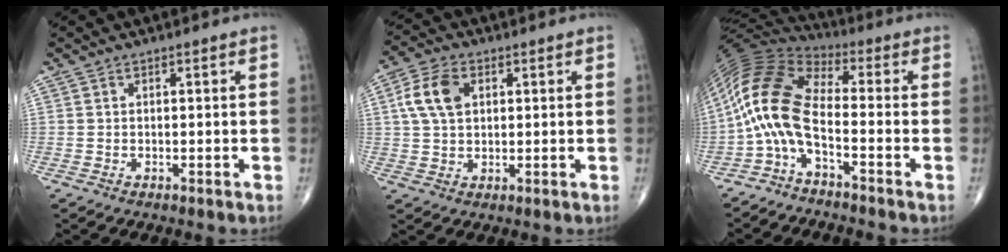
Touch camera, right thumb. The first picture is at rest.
{"total": 7.9, "force": [2.1, 5.1, 5.7], "torque": [-0.110, 0.007, 0.037]}
{"total": 12.0, "force": [-3.5, 4.7, 10.4], "torque": [-0.226, 0.062, -0.086]}